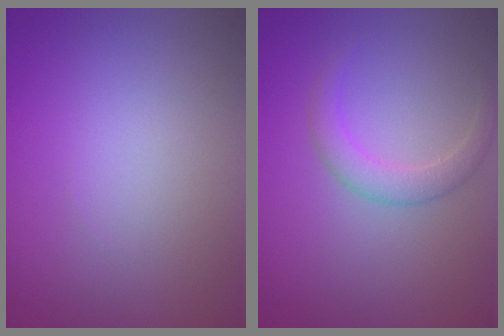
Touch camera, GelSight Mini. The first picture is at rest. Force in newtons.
{"total": 2.2, "press": 2.1, "slide": 0.1}